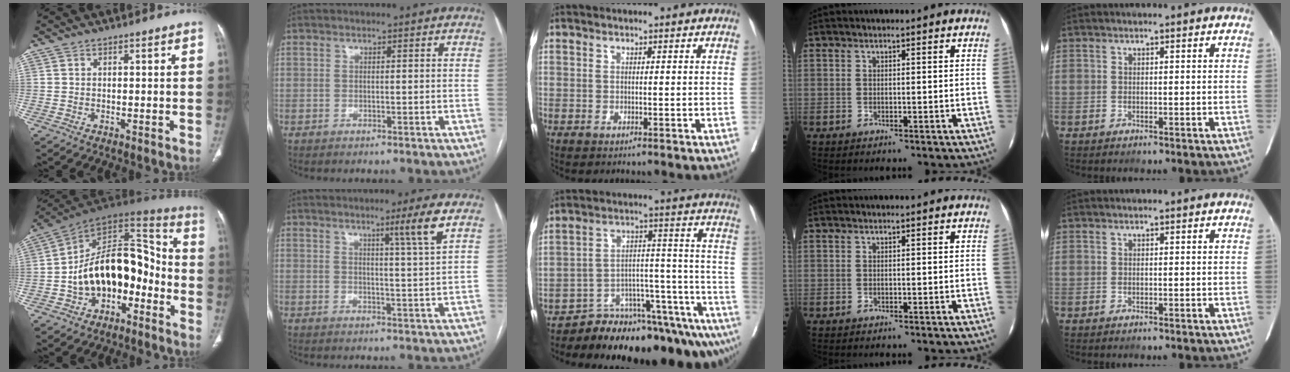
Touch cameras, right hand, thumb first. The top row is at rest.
{"thumb": {"total": 20.0, "force": [-5.4, 12.7, 14.5], "torque": [-0.193, 0.081, -0.084]}, "index": {"total": 4.7, "force": [2.6, -1.6, 3.6], "torque": [-0.057, -0.015, 0.047]}, "middle": {"total": 20.3, "force": [-17.8, 4.0, 9.0], "torque": [-0.054, 0.048, -0.252]}}